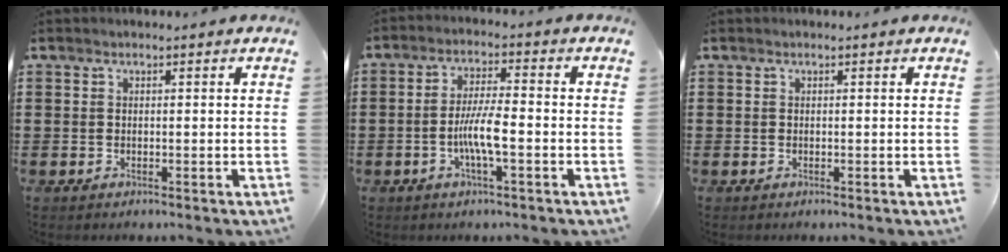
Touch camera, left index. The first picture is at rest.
{"total": 6.1, "force": [-1.8, 1.2, 5.7], "torque": [-0.119, 0.000, -0.039]}
{"total": 0.0}